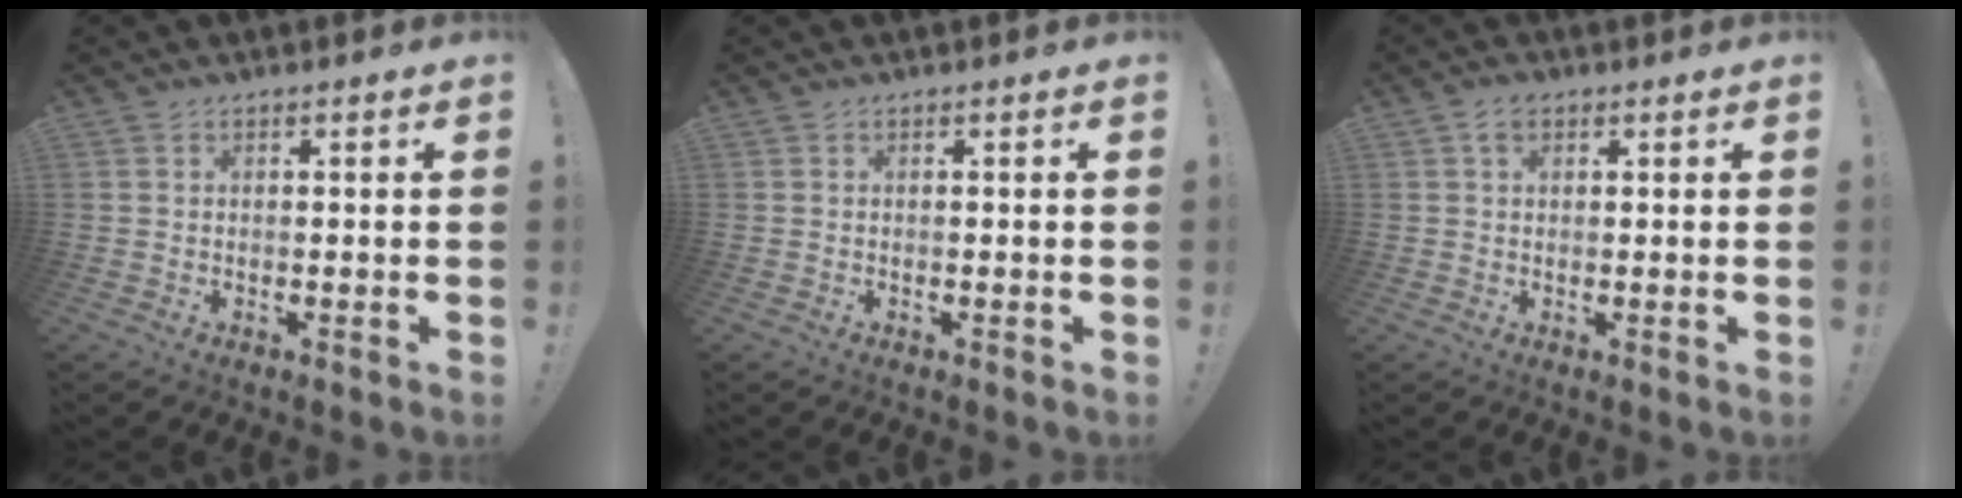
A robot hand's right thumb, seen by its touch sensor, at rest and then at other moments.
{"total": 0.0}
{"total": 2.7, "force": [1.4, 1.7, 1.5], "torque": [-0.017, -0.001, 0.022]}